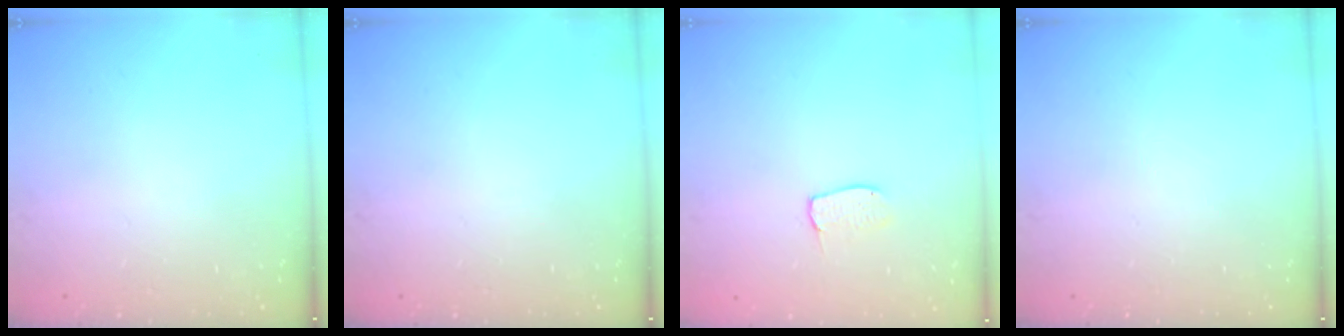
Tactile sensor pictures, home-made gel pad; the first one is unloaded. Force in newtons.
{"total": 0.0}
{"total": 3.9, "press": 3.9, "slide": 0.2}
{"total": 0.0}